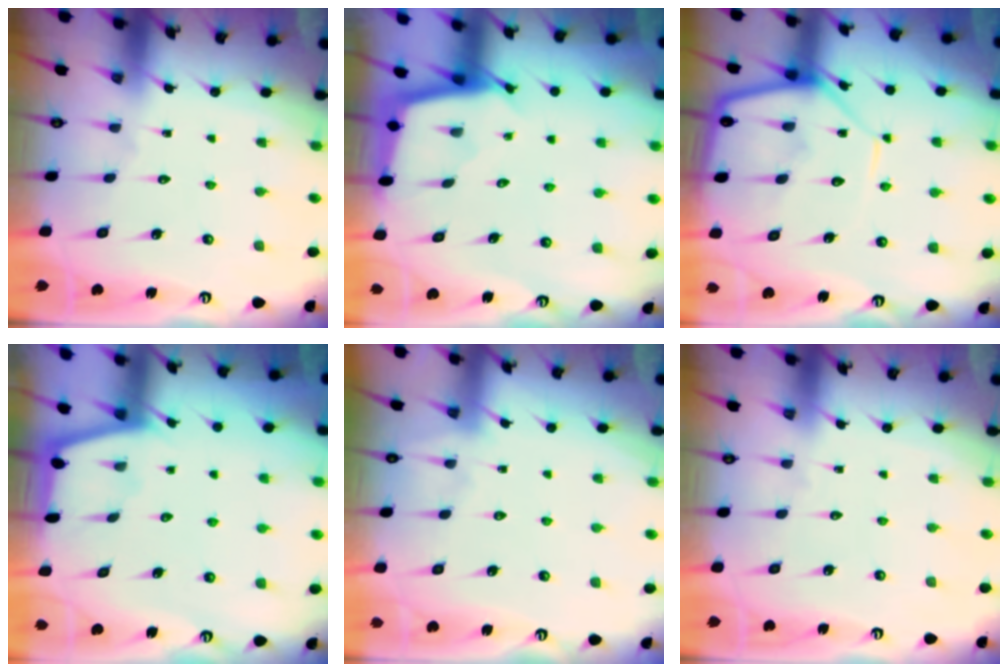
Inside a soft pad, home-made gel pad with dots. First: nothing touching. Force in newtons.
{"total": 2.3, "press": 2.3, "slide": 0.2}
{"total": 12.0, "press": 11.9, "slide": 1.0}
{"total": 1.3, "press": 1.3, "slide": 0.3}
{"total": 2.5, "press": 2.5, "slide": 0.4}
{"total": 0.0}